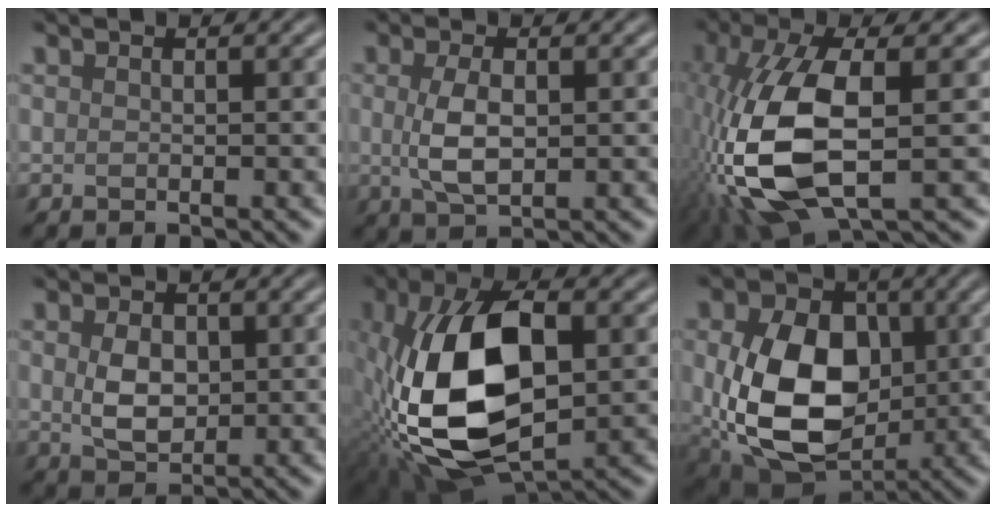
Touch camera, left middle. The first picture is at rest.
{"total": 3.3, "force": [0.2, 1.5, 2.9], "torque": [-0.069, 0.002, 0.004]}
{"total": 11.0, "force": [-2.0, 4.7, 9.7], "torque": [-0.233, -0.001, -0.042]}
{"total": 3.3, "force": [0.3, 2.3, 2.3], "torque": [-0.052, 0.002, 0.008]}
{"total": 13.9, "force": [-0.8, 7.7, 11.6], "torque": [-0.235, 0.004, -0.017]}
{"total": 12.0, "force": [0.1, 8.6, 8.3], "torque": [-0.179, -0.019, 0.012]}